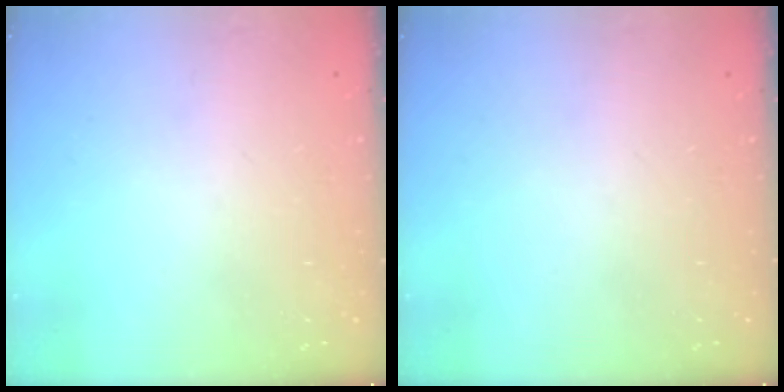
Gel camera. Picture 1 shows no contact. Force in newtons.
{"total": 0.0}